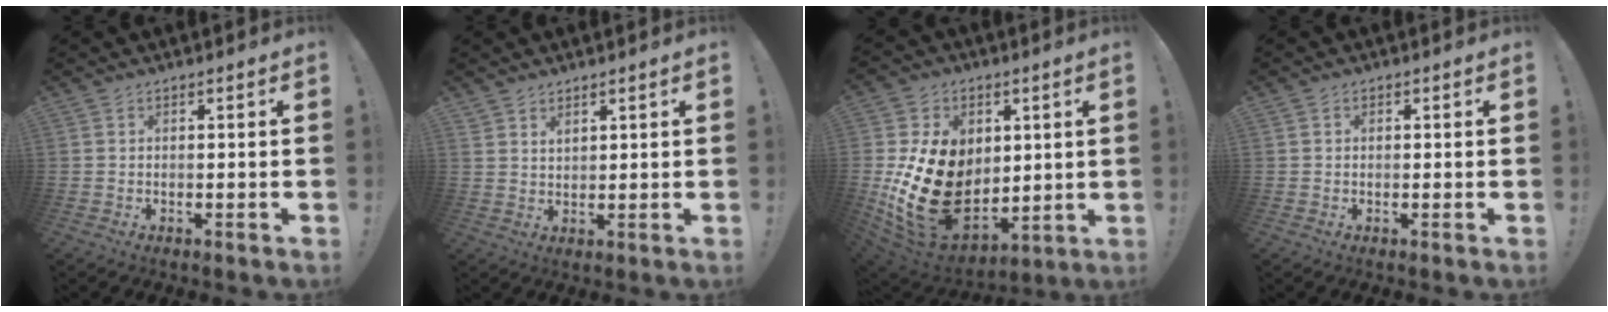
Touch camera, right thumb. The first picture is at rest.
{"total": 2.4, "force": [2.1, 1.1, 0.6], "torque": [0.000, -0.015, 0.036]}
{"total": 25.3, "force": [0.0, 18.5, 17.3], "torque": [-0.327, -0.017, 0.030]}
{"total": 0.6, "force": [0.0, 0.6, 0.2], "torque": [0.002, 0.000, 0.000]}